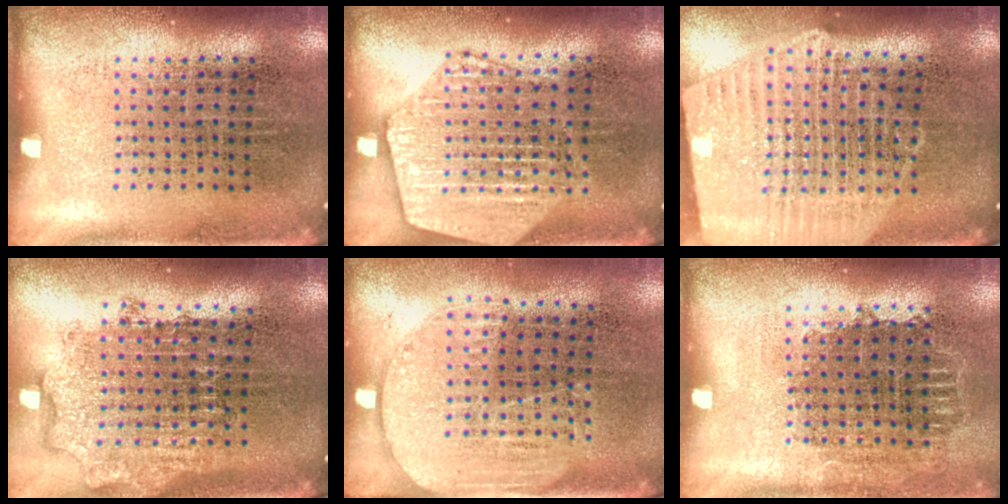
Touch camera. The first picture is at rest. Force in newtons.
{"total": 2.2, "press": 2.2, "slide": 0.3}
{"total": 2.4, "press": 2.1, "slide": 1.2}
{"total": 1.9, "press": 1.5, "slide": 1.2}
{"total": 1.6, "press": 1.4, "slide": 0.7}
{"total": 0.9, "press": 0.9, "slide": 0.2}